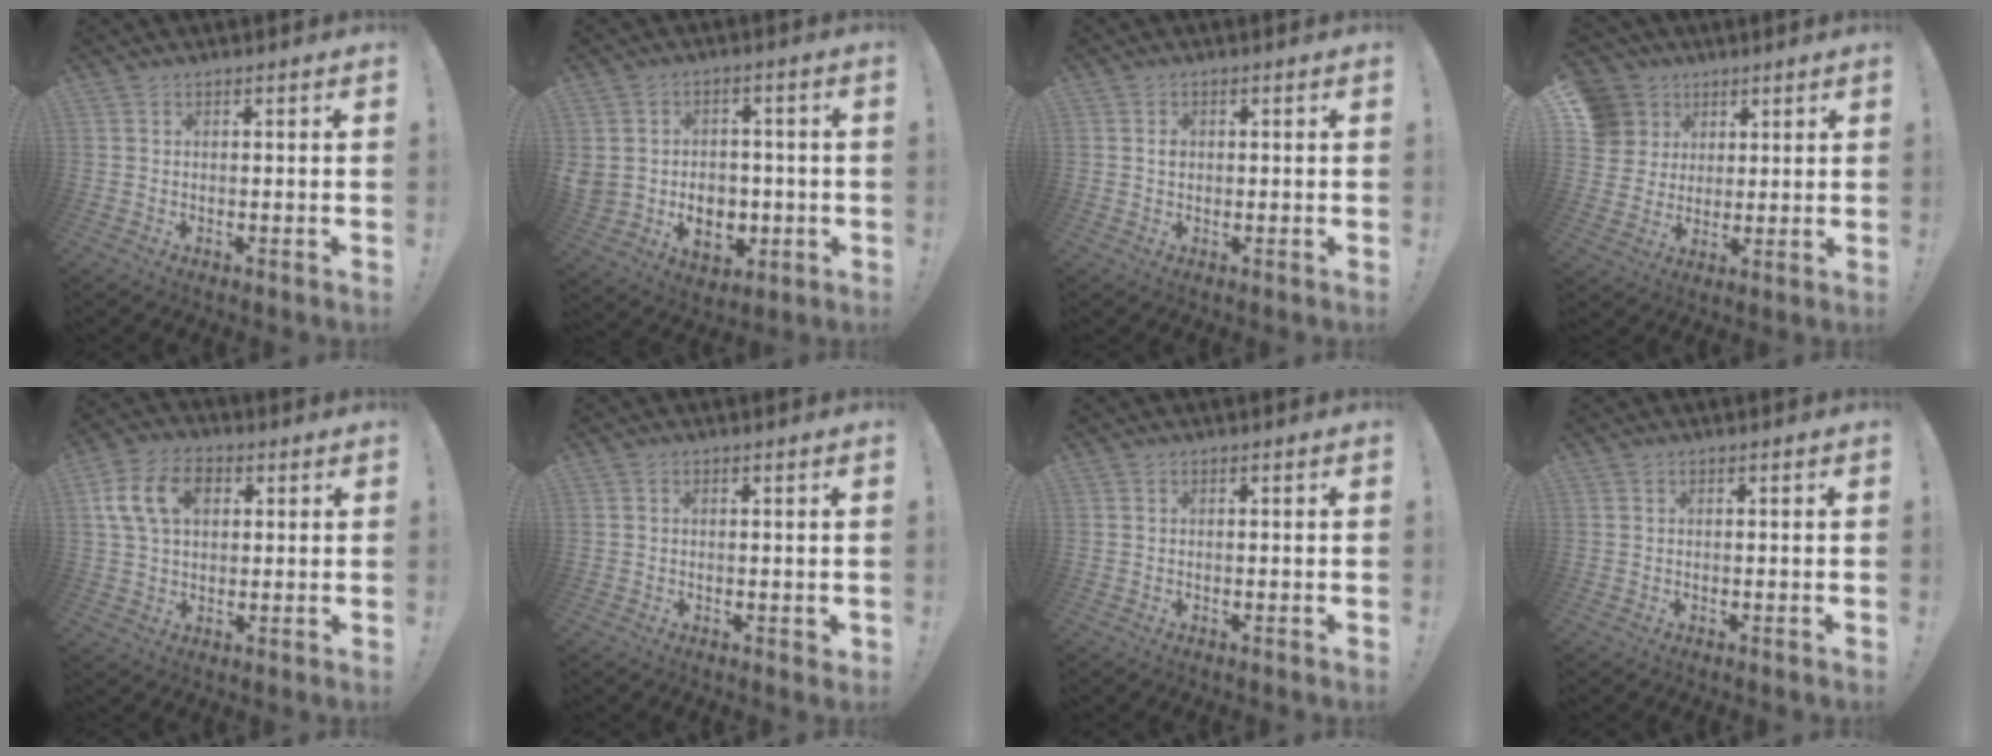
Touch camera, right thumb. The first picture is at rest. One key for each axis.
{"total": 10.8, "fx": -1.8, "fy": 8.8, "fz": 5.9, "tx": -0.099, "ty": 0.001, "tz": -0.024}
{"total": 1.3, "fx": 0.1, "fy": 1.2, "fz": 0.5, "tx": 0.004, "ty": -0.002, "tz": -0.001}
{"total": 11.0, "fx": 3.7, "fy": 9.9, "fz": 3.0, "tx": -0.031, "ty": -0.016, "tz": 0.080}
{"total": 12.8, "fx": 4.1, "fy": 8.7, "fz": 8.4, "tx": -0.146, "ty": 0.007, "tz": 0.080}
{"total": 1.1, "fx": 0.5, "fy": 0.8, "fz": 0.6, "tx": -0.002, "ty": -0.002, "tz": 0.008}
{"total": 0.0}
{"total": 0.0}